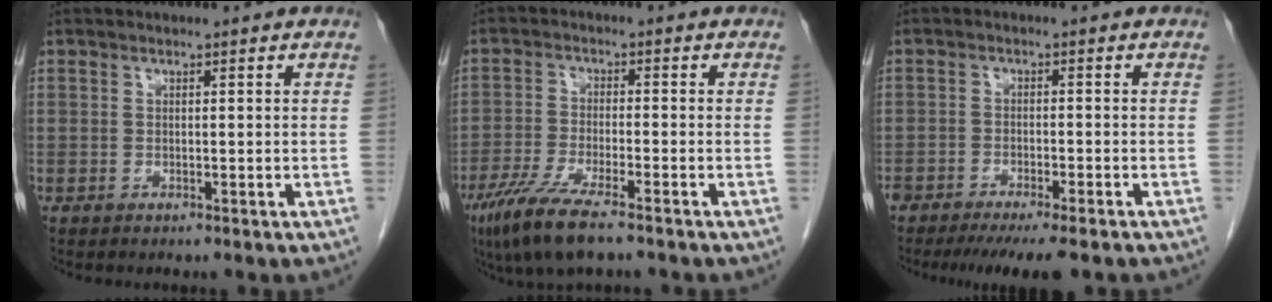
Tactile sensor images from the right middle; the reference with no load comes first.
{"total": 8.7, "force": [-6.0, 1.0, 6.2], "torque": [-0.124, -0.023, -0.106]}
{"total": 9.0, "force": [-7.1, 1.7, 5.3], "torque": [-0.067, -0.012, -0.105]}